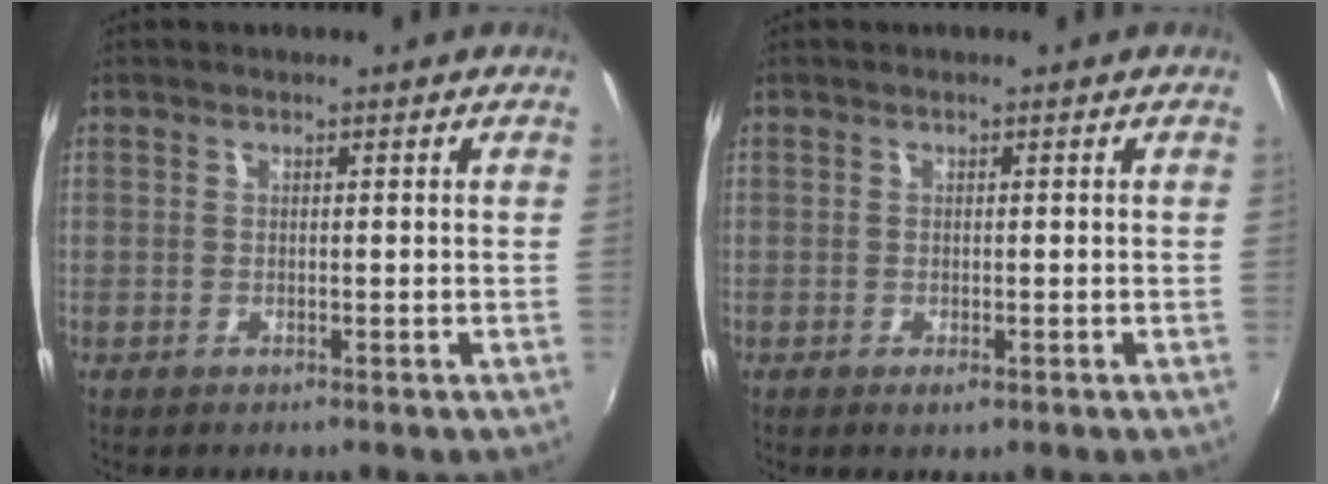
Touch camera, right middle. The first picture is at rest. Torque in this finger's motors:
{"motor_torque": [-0.07, -0.33, -0.03, 0.00]}